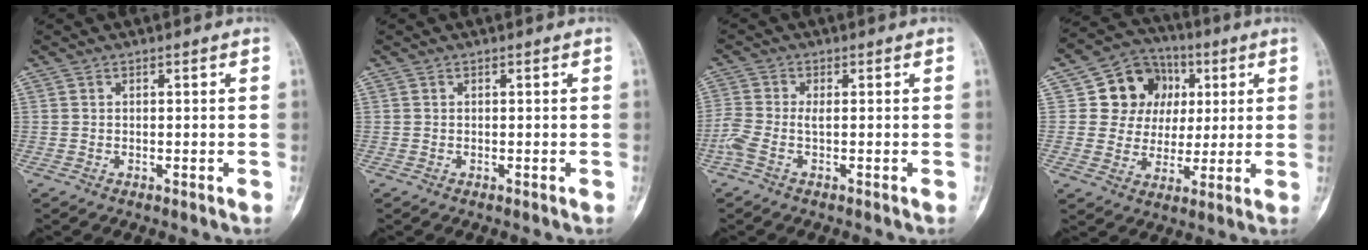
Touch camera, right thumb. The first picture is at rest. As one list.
[{"total": 0.0}, {"total": 3.6, "force": [-0.9, 1.3, 3.3], "torque": [-0.095, 0.007, -0.023]}, {"total": 12.9, "force": [3.5, 11.4, 4.9], "torque": [-0.024, 0.003, 0.059]}]